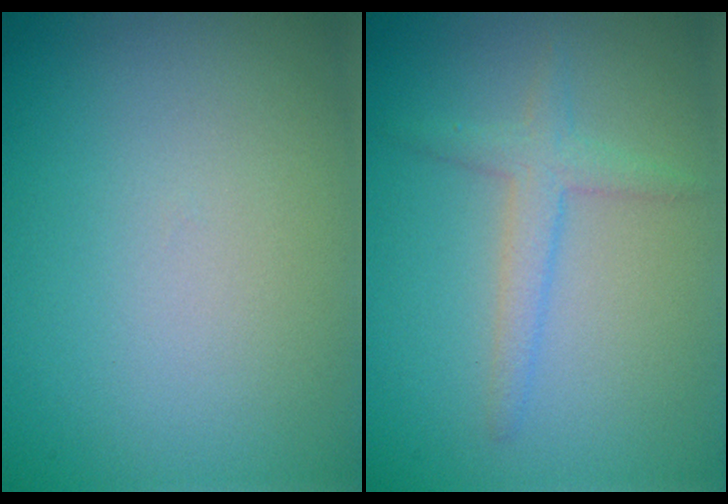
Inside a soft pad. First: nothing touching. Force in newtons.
{"total": 2.2, "press": 2.2, "slide": 0.0}